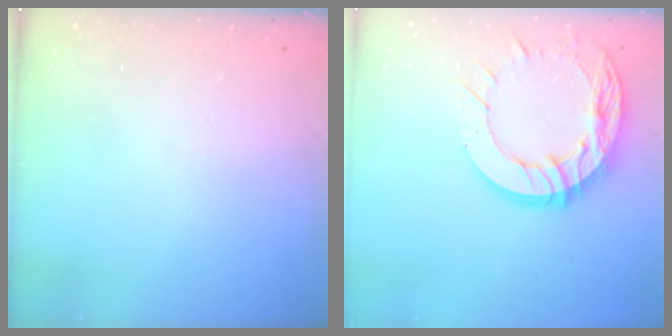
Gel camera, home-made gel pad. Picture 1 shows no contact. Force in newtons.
{"total": 15.9, "press": 15.8, "slide": 1.5}